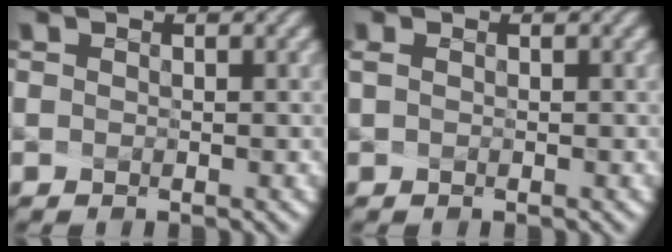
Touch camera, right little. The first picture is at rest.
{"total": 0.0}